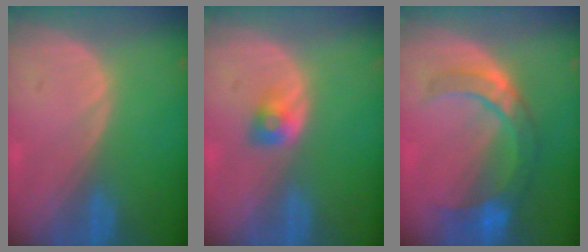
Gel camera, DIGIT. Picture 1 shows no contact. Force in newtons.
{"total": 2.5, "press": 2.3, "slide": 0.9}
{"total": 8.3, "press": 7.7, "slide": 3.3}